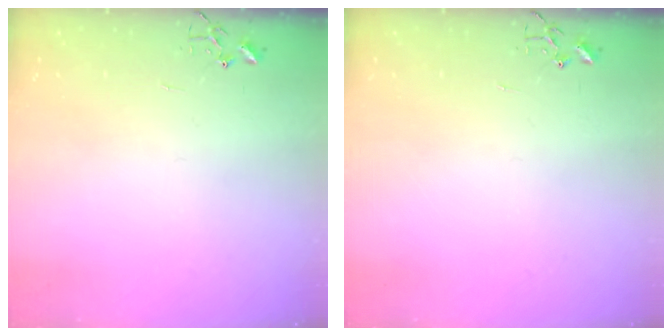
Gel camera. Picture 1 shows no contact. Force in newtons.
{"total": 0.0}